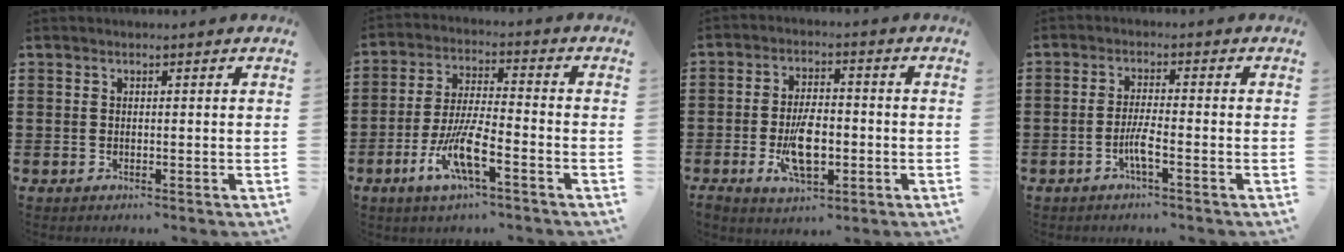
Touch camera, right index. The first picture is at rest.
{"total": 8.5, "force": [-4.2, 1.7, 7.2], "torque": [-0.156, -0.010, -0.081]}
{"total": 7.9, "force": [-2.1, 3.7, 6.7], "torque": [-0.129, -0.004, -0.039]}
{"total": 3.6, "force": [-1.7, 0.3, 3.2], "torque": [-0.069, -0.007, -0.035]}